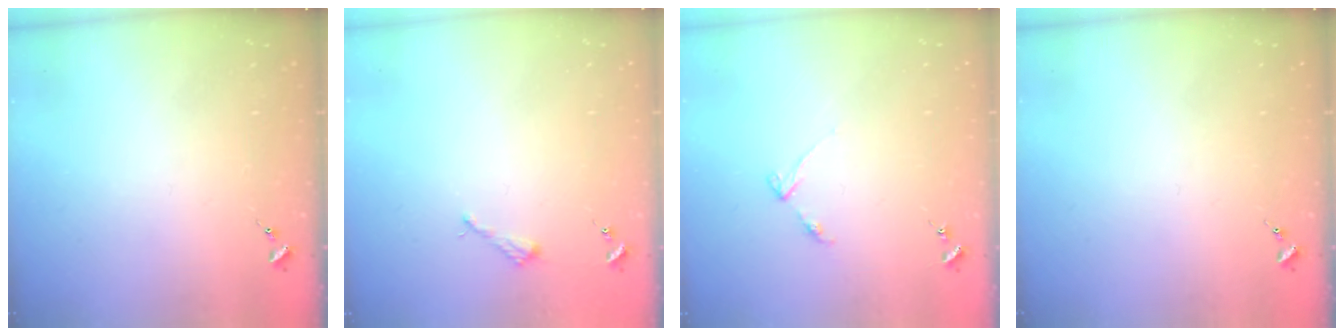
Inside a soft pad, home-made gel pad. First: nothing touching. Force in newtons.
{"total": 2.6, "press": 2.6, "slide": 0.3}
{"total": 3.6, "press": 3.5, "slide": 0.4}
{"total": 0.0}